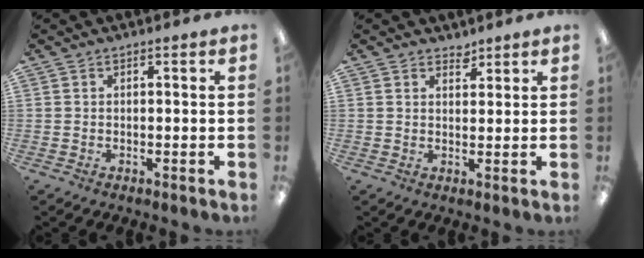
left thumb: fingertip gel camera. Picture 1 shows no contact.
{"total": 2.6, "force": [2.3, 1.2, 0.2], "torque": [0.009, -0.018, 0.039]}